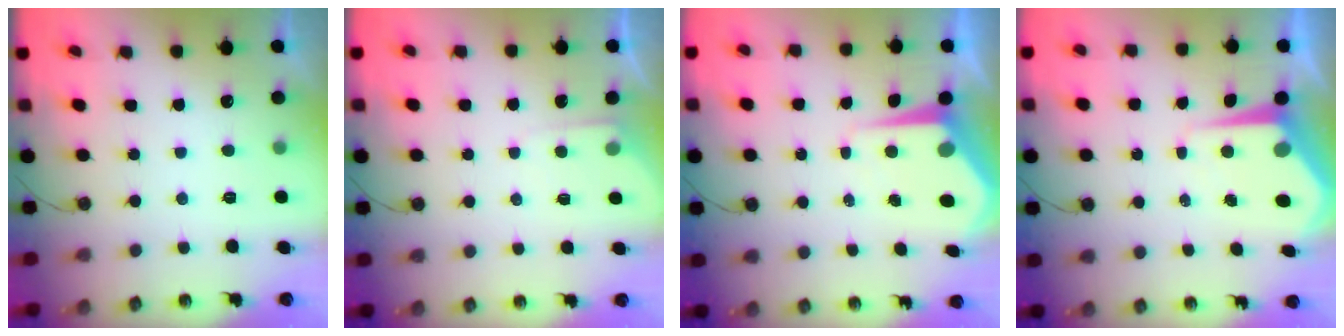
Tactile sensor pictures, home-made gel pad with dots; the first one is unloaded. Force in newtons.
{"total": 3.9, "press": 3.8, "slide": 0.4}
{"total": 7.4, "press": 7.4, "slide": 0.6}
{"total": 7.4, "press": 7.4, "slide": 0.6}